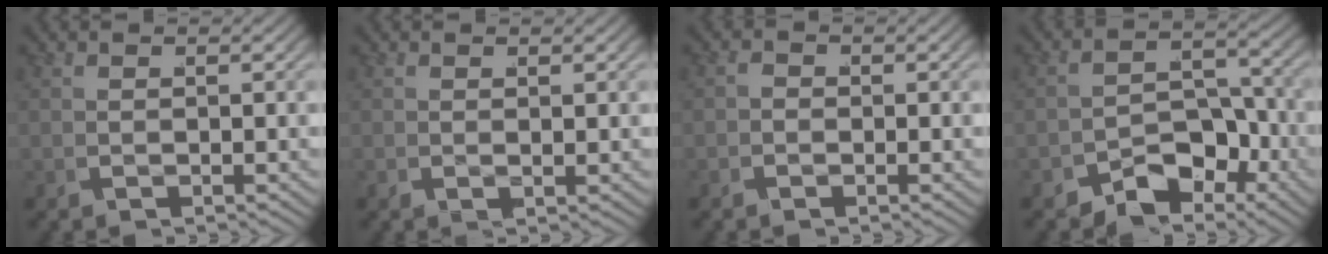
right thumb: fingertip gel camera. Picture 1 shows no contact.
{"total": 0.6, "force": [0.5, -0.3, 0.0], "torque": [0.001, 0.001, 0.009]}
{"total": 1.0, "force": [-0.9, 0.2, -0.3], "torque": [0.005, 0.001, -0.024]}
{"total": 5.1, "force": [-3.8, 2.6, 2.0], "torque": [-0.025, -0.010, -0.066]}